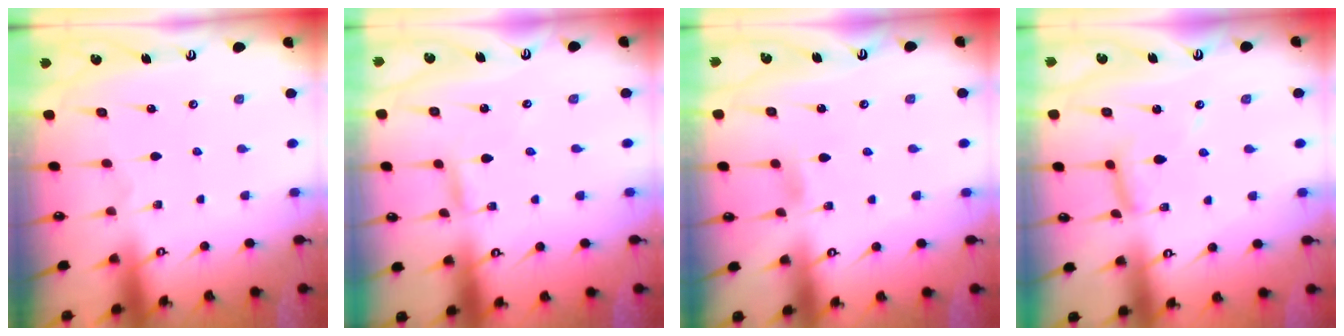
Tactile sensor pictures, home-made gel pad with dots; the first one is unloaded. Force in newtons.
{"total": 2.5, "press": 2.5, "slide": 0.2}
{"total": 2.9, "press": 2.8, "slide": 0.4}
{"total": 8.2, "press": 8.2, "slide": 0.4}